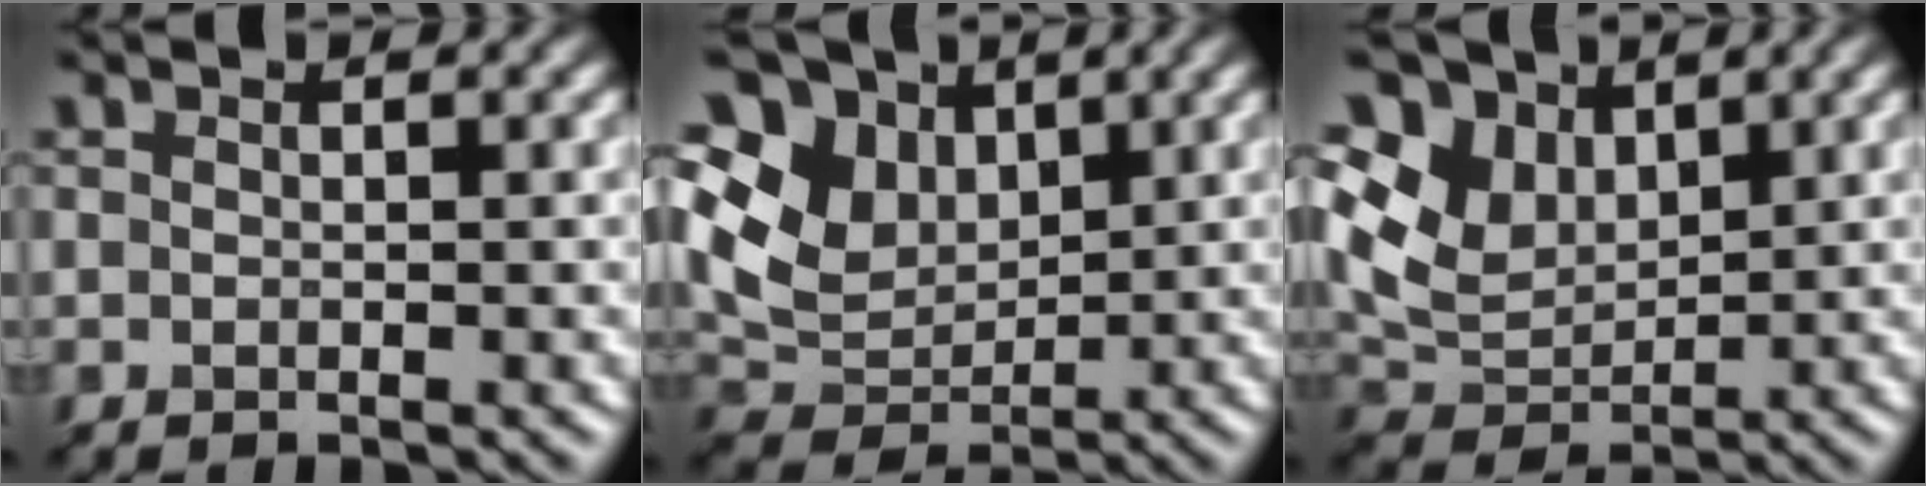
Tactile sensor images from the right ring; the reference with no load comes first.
{"total": 7.3, "force": [3.2, 5.3, 3.8], "torque": [-0.108, 0.022, 0.071]}
{"total": 5.8, "force": [2.9, 4.1, 2.8], "torque": [-0.087, 0.014, 0.071]}